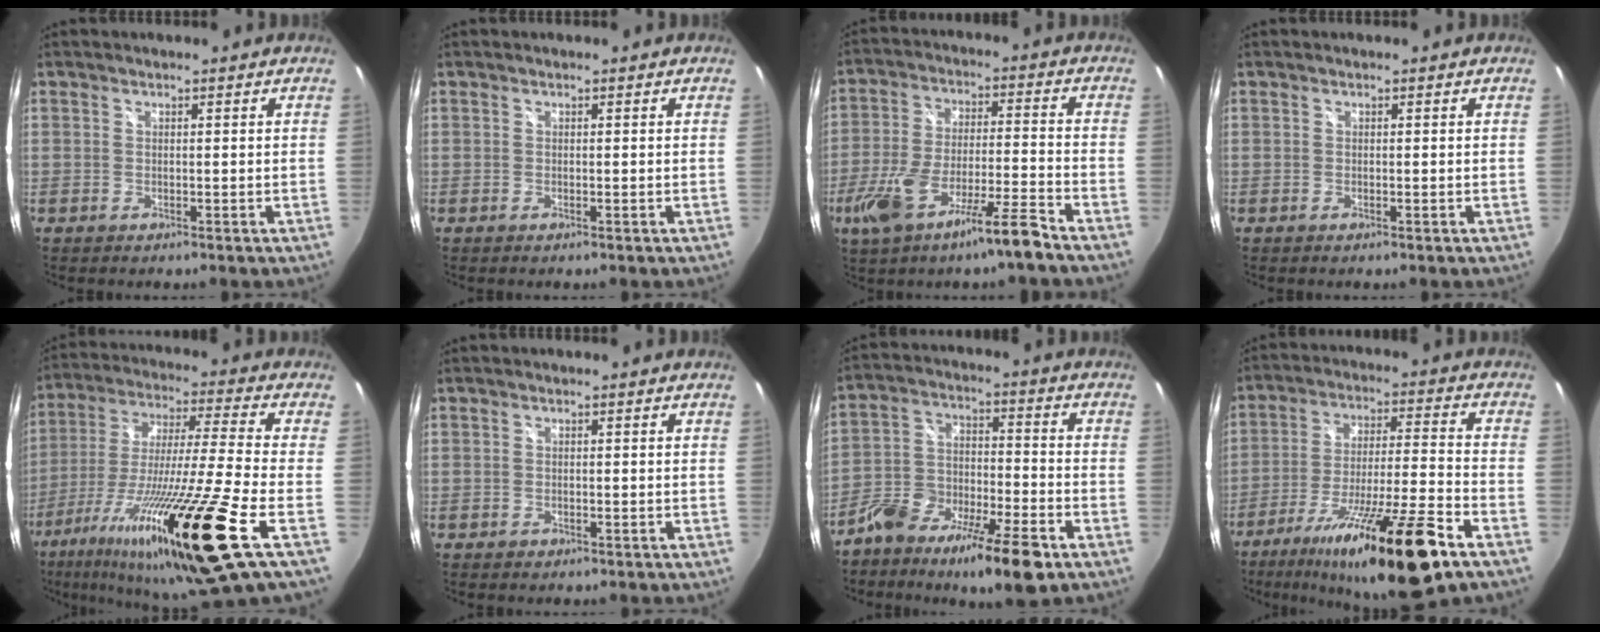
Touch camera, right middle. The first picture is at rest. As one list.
[{"total": 0.0}, {"total": 13.4, "force": [-8.8, 1.2, 10.0], "torque": [-0.211, -0.022, -0.158]}, {"total": 0.0}, {"total": 27.5, "force": [-13.7, -0.2, 23.8], "torque": [-0.440, -0.071, -0.244]}, {"total": 1.1, "force": [-0.6, 0.8, 0.4], "torque": [-0.008, -0.003, -0.009]}, {"total": 13.6, "force": [-8.5, 3.6, 10.0], "torque": [-0.189, -0.006, -0.156]}, {"total": 21.3, "force": [-14.0, 0.7, 16.0], "torque": [-0.285, -0.037, -0.231]}]